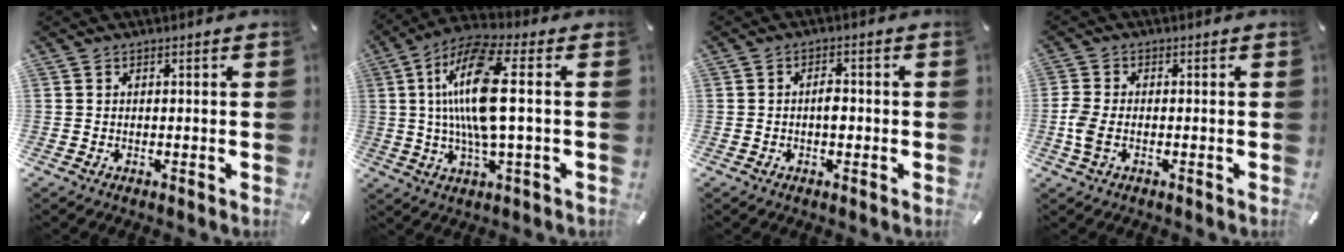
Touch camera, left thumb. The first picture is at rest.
{"total": 15.8, "force": [2.0, 4.3, 15.1], "torque": [-0.310, -0.007, 0.025]}
{"total": 2.7, "force": [-0.5, 1.6, 2.2], "torque": [-0.033, 0.003, -0.012]}
{"total": 4.3, "force": [-1.2, 2.3, 3.5], "torque": [-0.075, 0.001, -0.022]}